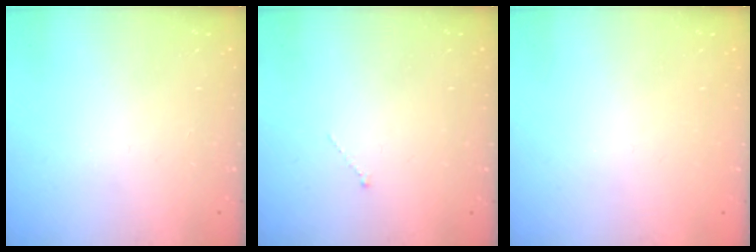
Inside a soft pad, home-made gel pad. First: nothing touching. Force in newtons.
{"total": 0.0}
{"total": 1.3, "press": 1.3, "slide": 0.2}